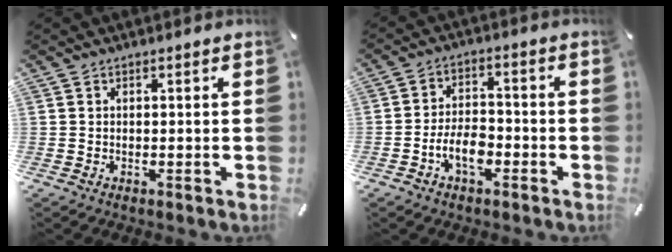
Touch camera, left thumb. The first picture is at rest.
{"total": 7.4, "force": [-3.5, 4.3, 5.0], "torque": [-0.096, 0.020, -0.064]}